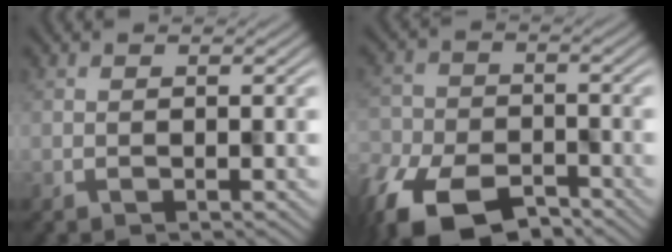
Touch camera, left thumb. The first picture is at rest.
{"total": 12.5, "force": [-8.7, 6.5, 6.3], "torque": [-0.156, -0.049, -0.146]}